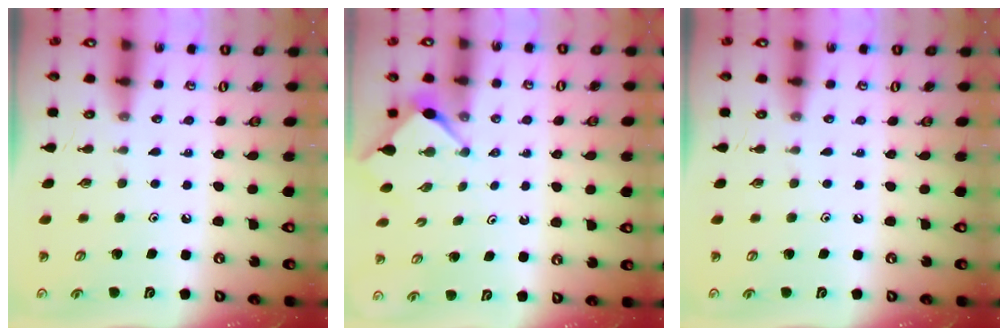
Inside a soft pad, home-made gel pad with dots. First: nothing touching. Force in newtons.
{"total": 2.8, "press": 2.8, "slide": 0.3}
{"total": 0.0}